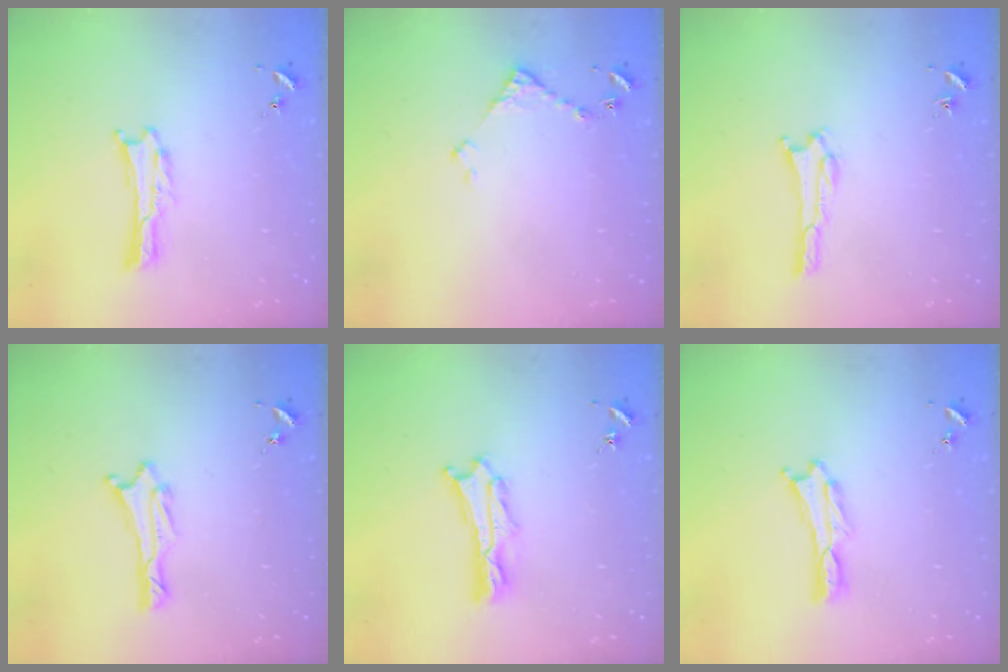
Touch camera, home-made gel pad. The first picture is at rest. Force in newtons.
{"total": 3.7, "press": 3.6, "slide": 0.3}
{"total": 1.5, "press": 1.5, "slide": 0.2}
{"total": 1.5, "press": 1.5, "slide": 0.2}
{"total": 2.4, "press": 2.4, "slide": 0.3}
{"total": 0.0}